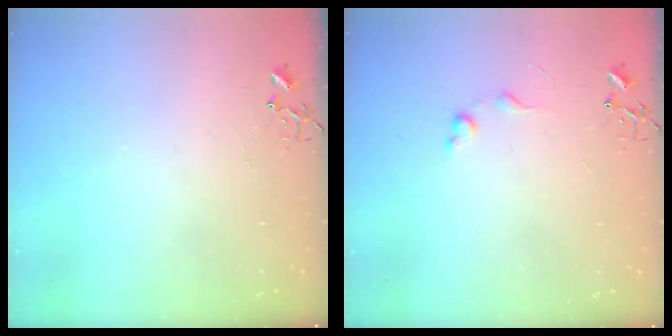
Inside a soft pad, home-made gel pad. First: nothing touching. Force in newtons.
{"total": 6.1, "press": 6.0, "slide": 0.7}